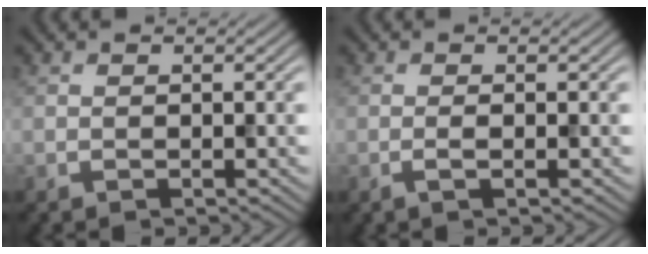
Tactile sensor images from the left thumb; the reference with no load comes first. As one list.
[{"total": 1.2, "force": [-0.3, 0.1, 1.1], "torque": [-0.023, 0.001, -0.009]}]